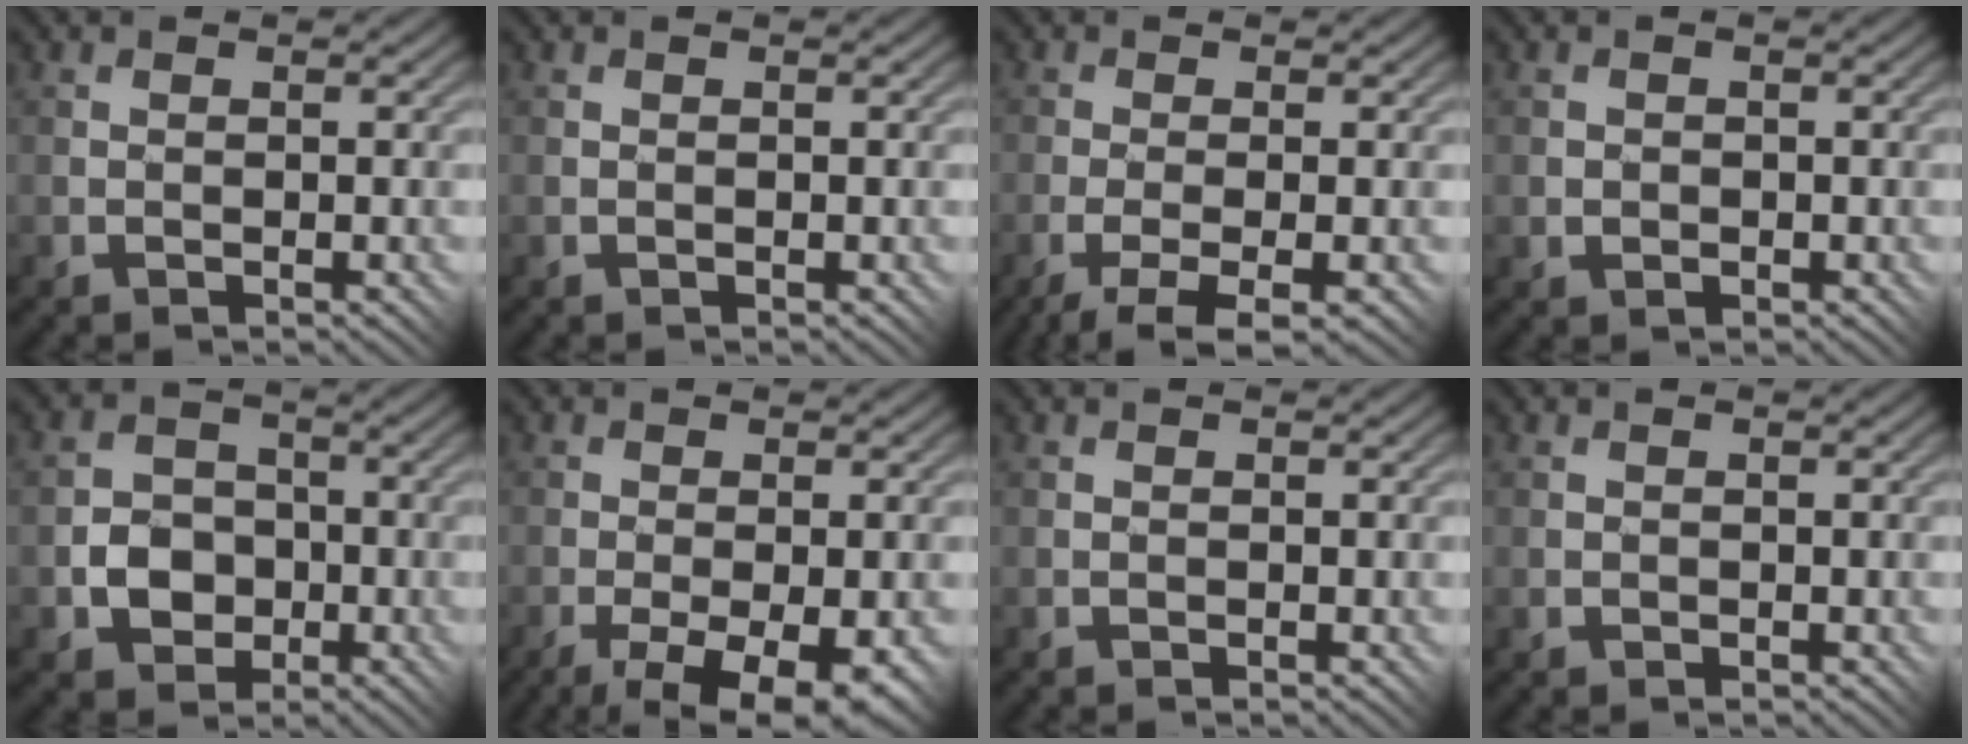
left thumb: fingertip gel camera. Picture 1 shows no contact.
{"total": 0.0}
{"total": 4.8, "force": [-3.0, 0.7, 3.8], "torque": [-0.071, -0.001, -0.048]}
{"total": 1.0, "force": [-0.1, 1.0, 0.1], "torque": [-0.003, -0.003, 0.000]}
{"total": 4.7, "force": [-1.4, 4.0, 1.9], "torque": [-0.034, -0.001, -0.042]}
{"total": 8.9, "force": [-5.0, 3.4, 6.5], "torque": [-0.088, -0.020, -0.064]}
{"total": 0.0}
{"total": 0.0}